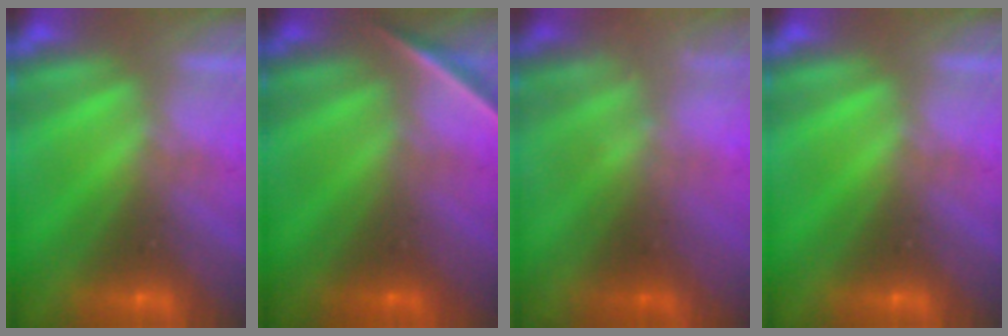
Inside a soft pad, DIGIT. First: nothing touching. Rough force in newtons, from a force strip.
{"total": 1.7}
{"total": 1.6}
{"total": 0.0}